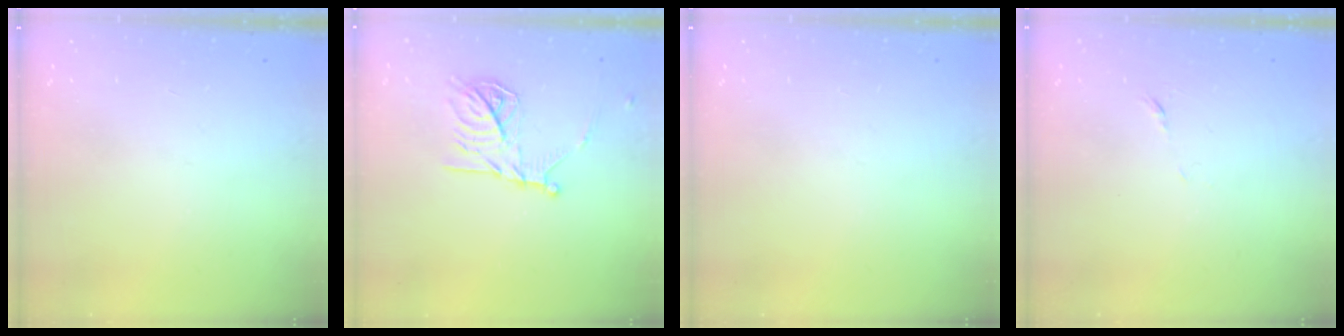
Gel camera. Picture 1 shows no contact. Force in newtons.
{"total": 14.9, "press": 14.9, "slide": 0.4}
{"total": 0.0}
{"total": 4.4, "press": 4.3, "slide": 0.8}